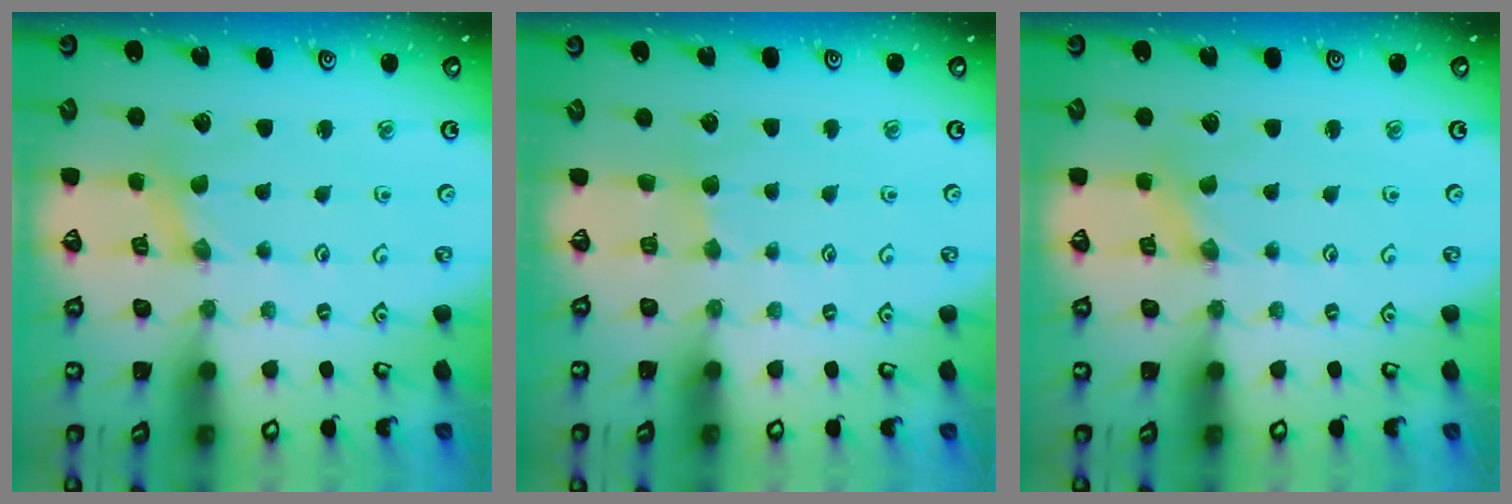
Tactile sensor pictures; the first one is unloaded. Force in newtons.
{"total": 2.3, "press": 2.2, "slide": 0.4}
{"total": 0.0}